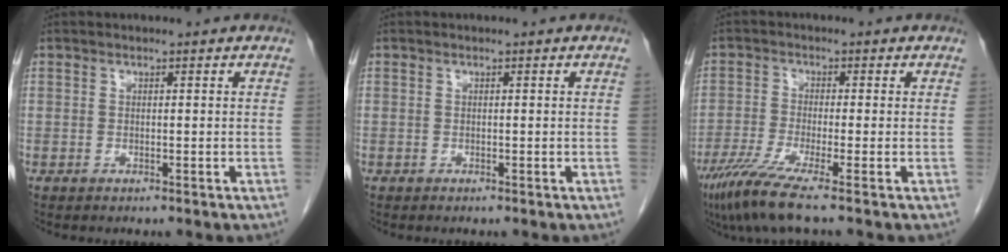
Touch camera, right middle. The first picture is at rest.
{"total": 0.0}
{"total": 7.0, "force": [-4.9, -0.8, 5.0], "torque": [-0.097, -0.025, -0.095]}